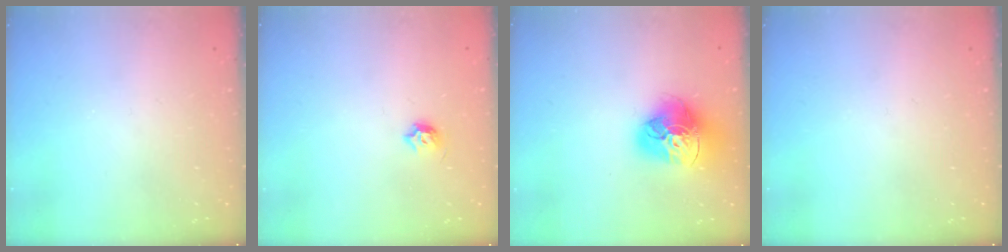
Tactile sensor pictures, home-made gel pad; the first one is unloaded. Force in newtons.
{"total": 4.7, "press": 4.6, "slide": 1.2}
{"total": 18.0, "press": 17.9, "slide": 1.9}
{"total": 0.0}